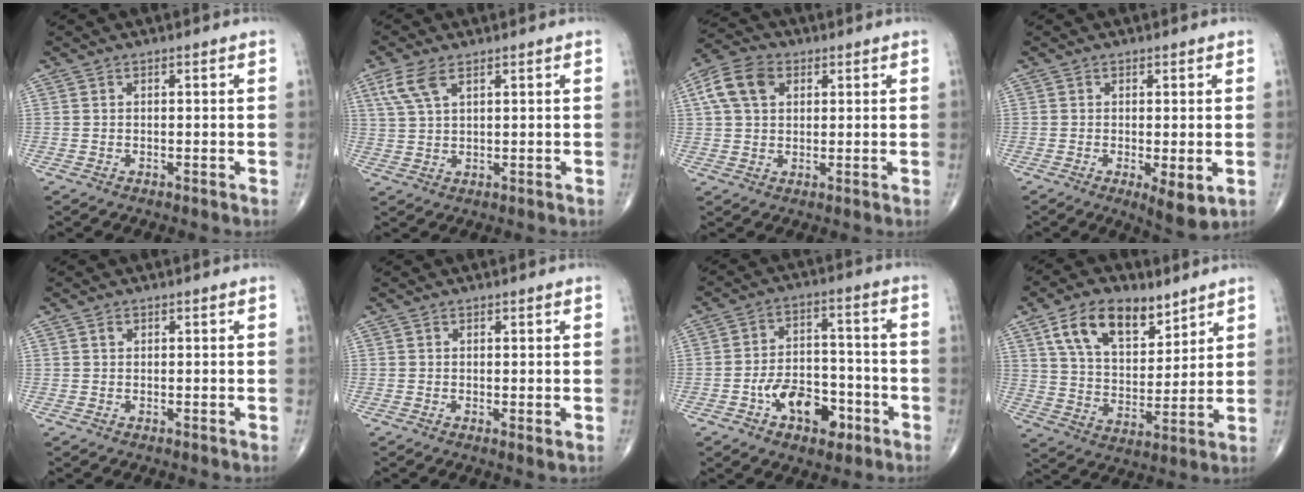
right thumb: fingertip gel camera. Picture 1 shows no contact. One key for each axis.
{"total": 5.4, "fx": 2.8, "fy": 2.3, "fz": 4.0, "tx": -0.096, "ty": 0.003, "tz": 0.063}
{"total": 8.4, "fx": 2.7, "fy": 5.9, "fz": 5.4, "tx": -0.102, "ty": 0.013, "tz": 0.044}
{"total": 5.4, "fx": -1.3, "fy": 1.8, "fz": 4.9, "tx": -0.079, "ty": -0.018, "tz": -0.018}
{"total": 0.8, "fx": 0.4, "fy": 0.6, "fz": 0.4, "tx": -0.004, "ty": 0.001, "tz": 0.007}
{"total": 1.0, "fx": 0.1, "fy": 0.3, "fz": 1.0, "tx": -0.019, "ty": -0.007, "tz": 0.000}
{"total": 11.6, "fx": -5.0, "fy": 6.9, "fz": 7.8, "tx": -0.095, "ty": 0.041, "tz": -0.077}
{"total": 14.8, "fx": 8.4, "fy": 8.1, "fz": 9.0, "tx": -0.125, "ty": -0.038, "tz": 0.156}